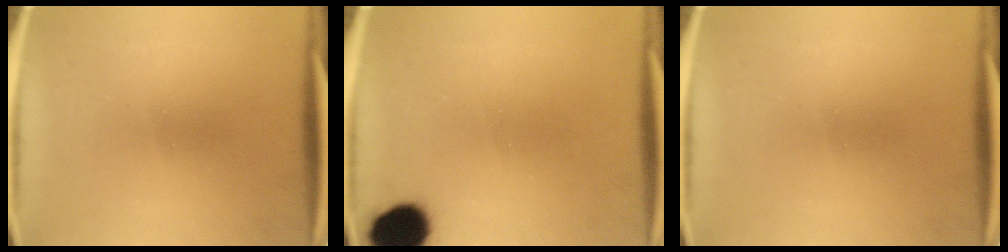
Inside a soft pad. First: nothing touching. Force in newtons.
{"total": 11.4}
{"total": 0.0}